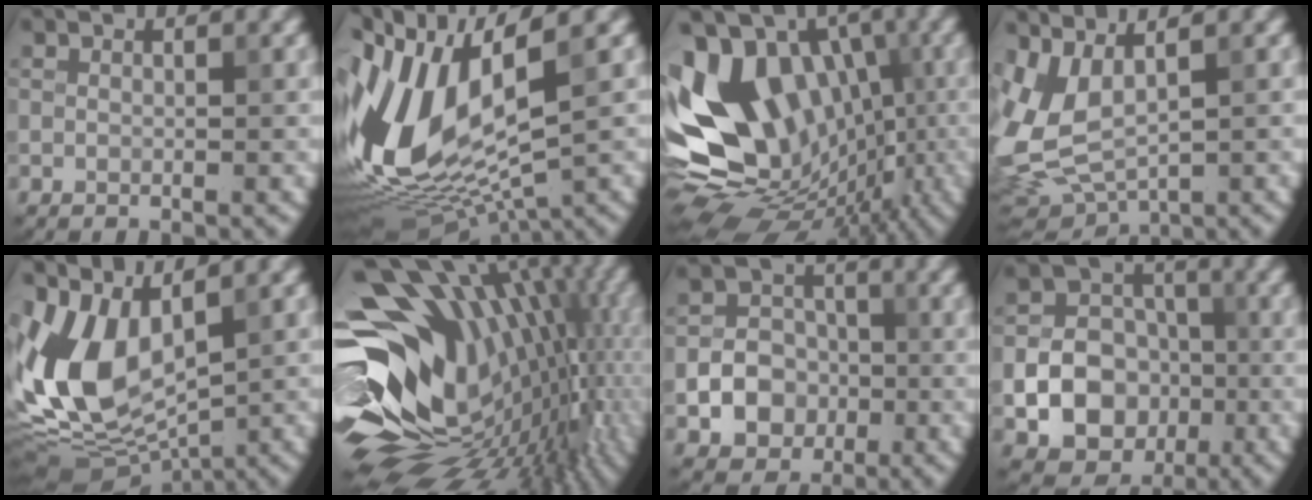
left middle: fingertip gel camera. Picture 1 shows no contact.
{"total": 14.3, "force": [1.5, 6.8, 12.5], "torque": [-0.276, -0.007, 0.038]}
{"total": 16.4, "force": [0.0, 12.2, 11.0], "torque": [-0.171, 0.023, 0.007]}
{"total": 6.0, "force": [1.3, 2.7, 5.1], "torque": [-0.127, -0.003, 0.031]}
{"total": 10.9, "force": [0.9, 6.3, 8.9], "torque": [-0.201, -0.013, 0.017]}
{"total": 19.0, "force": [1.7, 12.2, 14.5], "torque": [-0.220, 0.008, 0.050]}
{"total": 5.2, "force": [-1.5, 4.4, 2.3], "torque": [-0.015, -0.004, -0.043]}
{"total": 10.7, "force": [-2.8, 9.4, 4.4], "torque": [-0.058, -0.022, -0.068]}